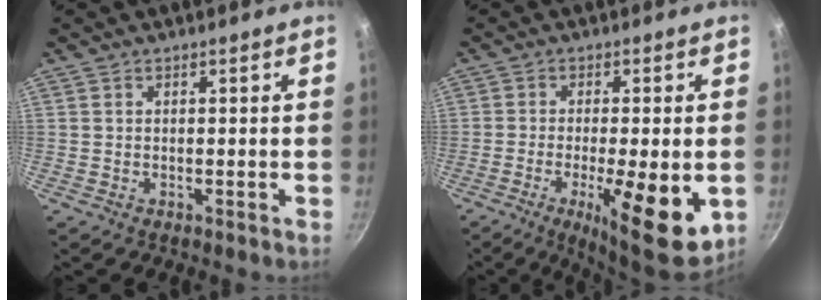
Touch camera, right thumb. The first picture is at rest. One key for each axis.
{"total": 14.5, "fx": -4.2, "fy": 4.3, "fz": 13.2, "tx": -0.186, "ty": 0.001, "tz": -0.055}